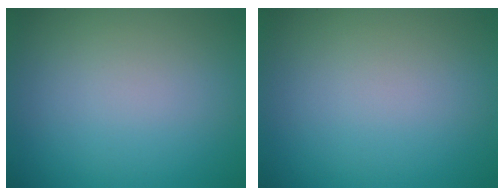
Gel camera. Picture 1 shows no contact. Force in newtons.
{"total": 0.0}